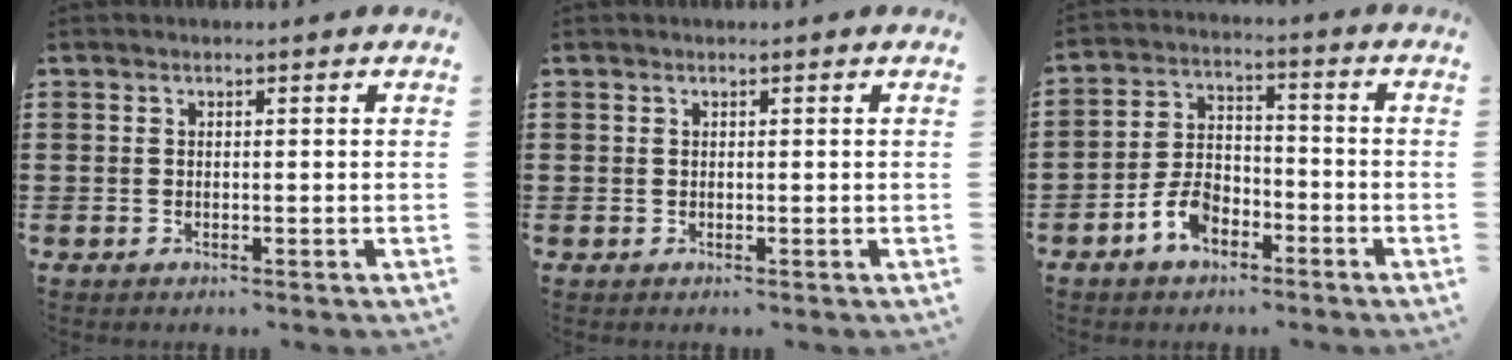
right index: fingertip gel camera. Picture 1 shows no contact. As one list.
[{"total": 0.0}, {"total": 6.4, "force": [-3.8, 3.8, 3.5], "torque": [-0.087, 0.009, -0.076]}]